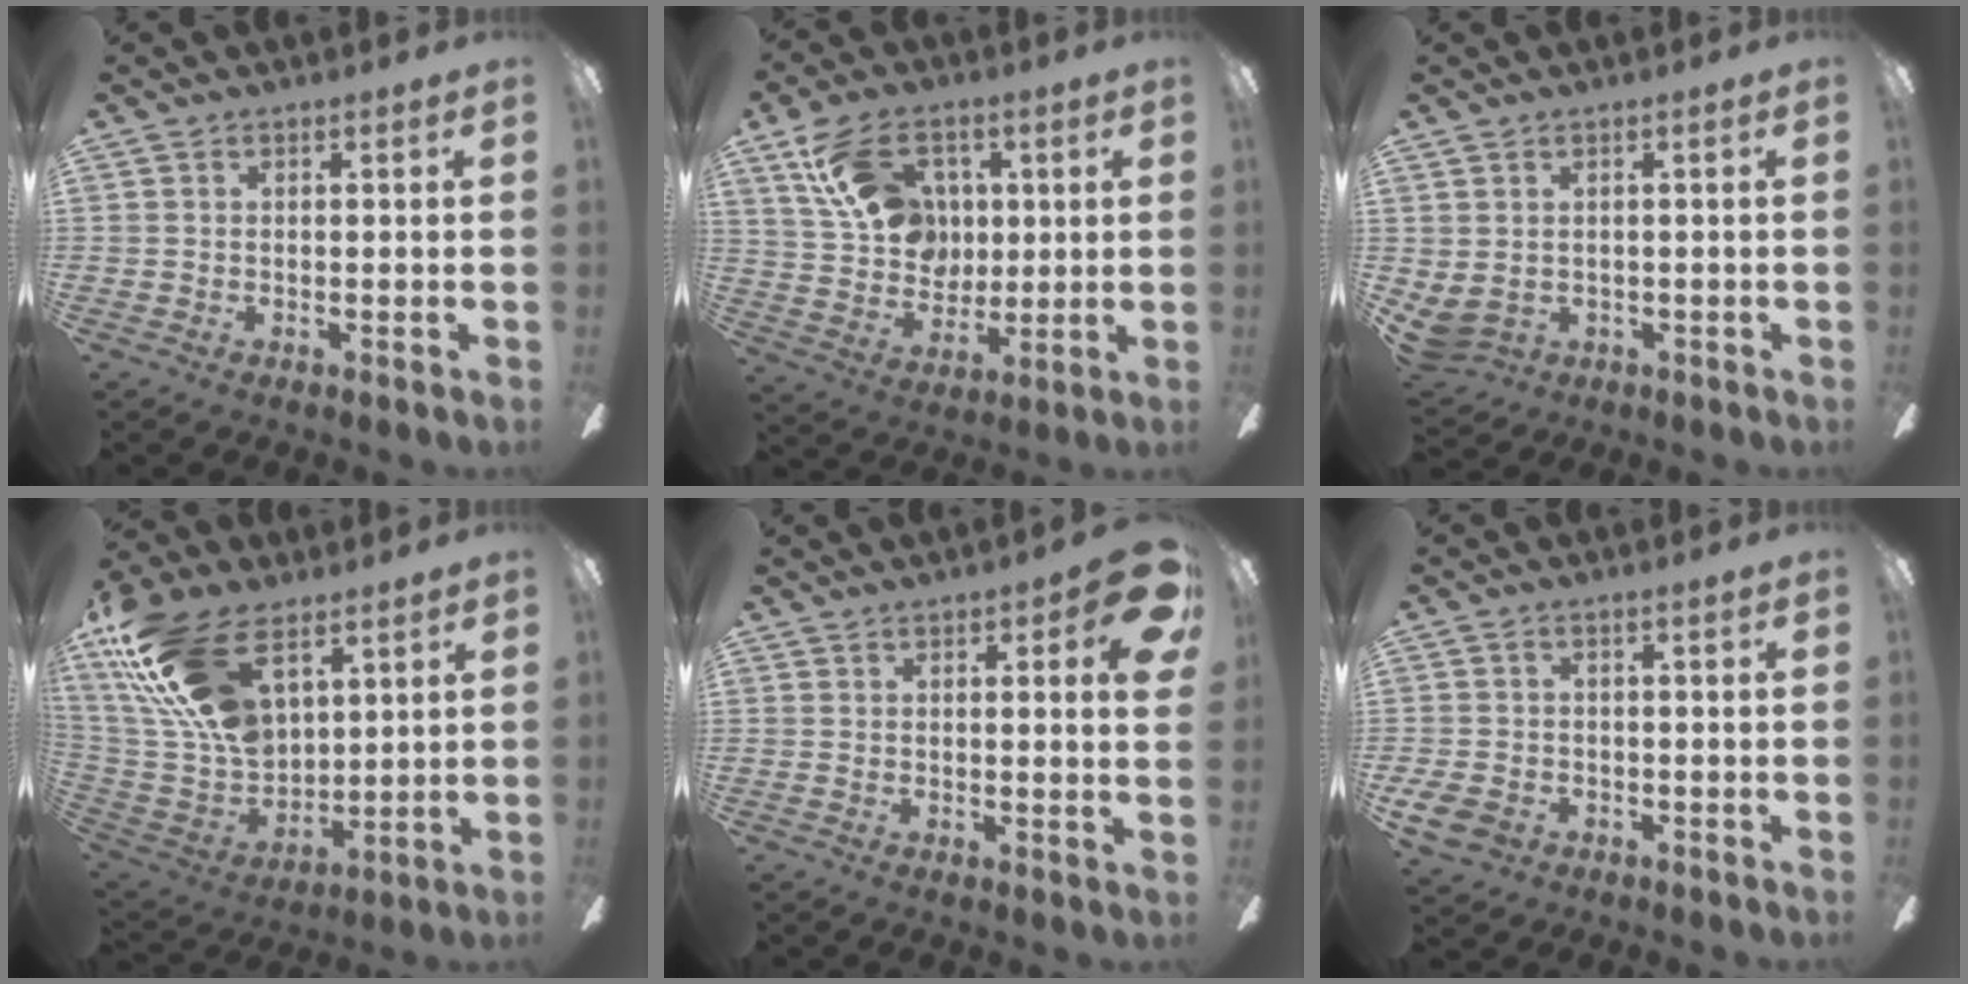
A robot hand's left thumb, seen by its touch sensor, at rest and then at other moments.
{"total": 16.8, "force": [6.9, 12.2, 9.3], "torque": [-0.163, 0.005, 0.137]}
{"total": 3.0, "force": [0.8, 2.4, 1.6], "torque": [-0.047, -0.008, 0.012]}
{"total": 24.8, "force": [12.6, 14.5, 15.7], "torque": [-0.341, -0.051, 0.227]}
{"total": 7.1, "force": [2.9, 1.9, 6.1], "torque": [-0.070, -0.012, 0.041]}
{"total": 5.0, "force": [-2.3, 3.3, 3.0], "torque": [-0.070, 0.005, -0.045]}